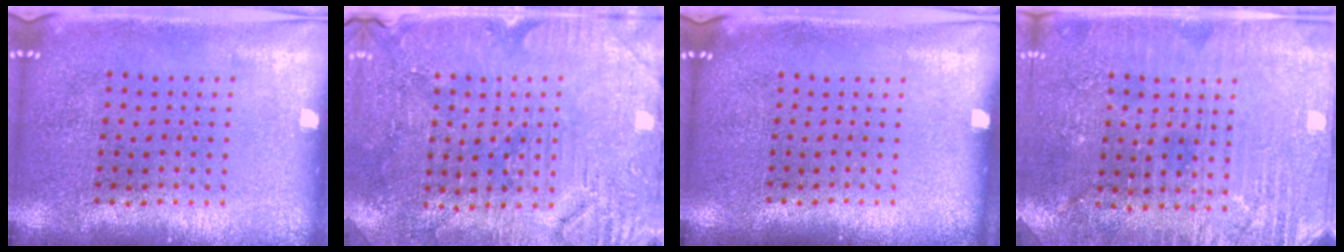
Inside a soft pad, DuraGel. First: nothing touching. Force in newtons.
{"total": 3.1, "press": 3.0, "slide": 0.6}
{"total": 0.0}
{"total": 2.9, "press": 2.9, "slide": 0.4}